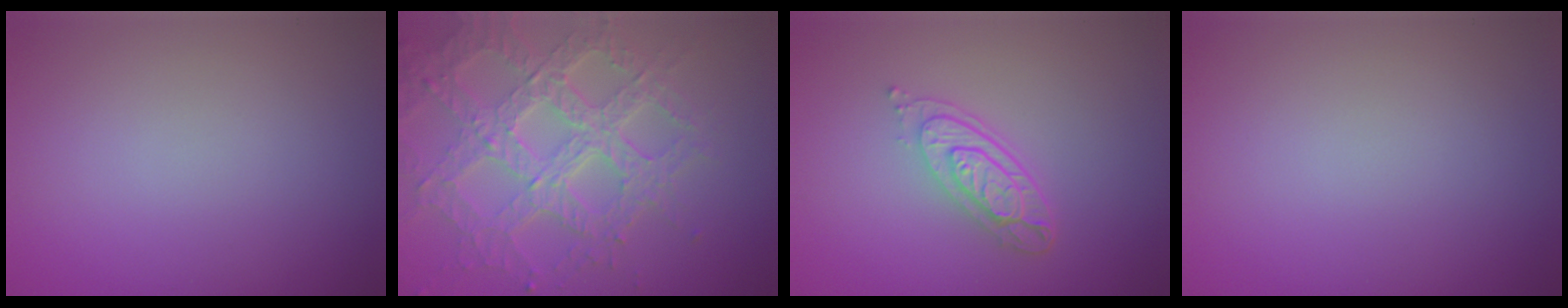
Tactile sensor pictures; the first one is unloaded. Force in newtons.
{"total": 7.1, "press": 5.1, "slide": 4.9}
{"total": 3.6, "press": 2.8, "slide": 2.3}
{"total": 0.0}